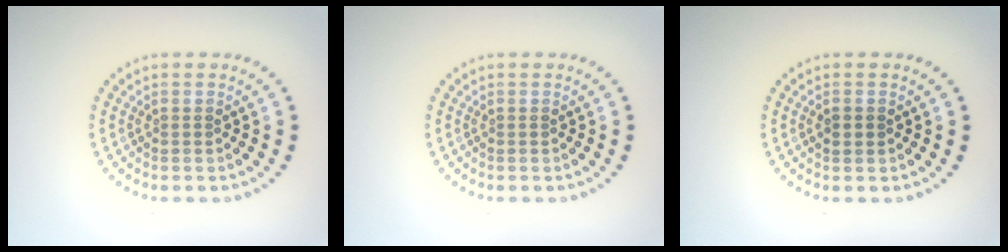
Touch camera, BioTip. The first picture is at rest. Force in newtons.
{"total": 0.0}
{"total": 1.4, "press": 1.4, "slide": 0.2}